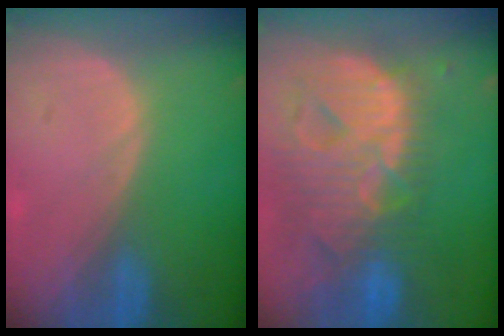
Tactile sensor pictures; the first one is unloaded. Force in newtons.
{"total": 13.8, "press": 11.7, "slide": 7.2}